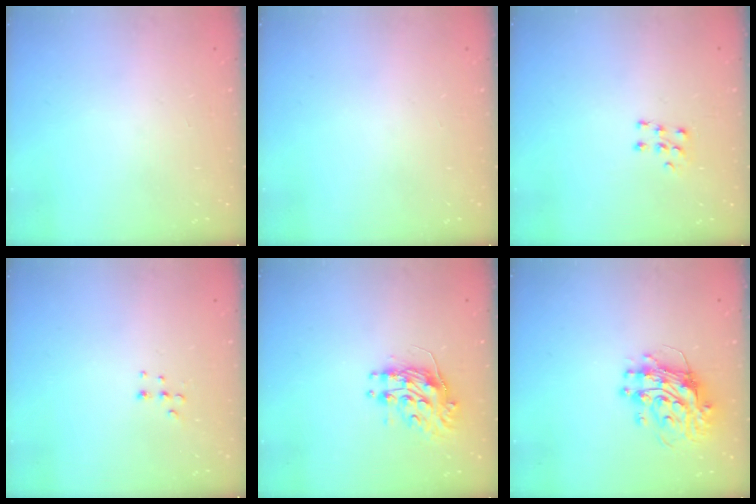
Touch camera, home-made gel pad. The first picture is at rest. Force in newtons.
{"total": 0.0}
{"total": 5.6, "press": 5.6, "slide": 0.5}
{"total": 4.4, "press": 4.4, "slide": 0.3}
{"total": 9.8, "press": 9.8, "slide": 0.7}
{"total": 11.0, "press": 10.9, "slide": 1.1}